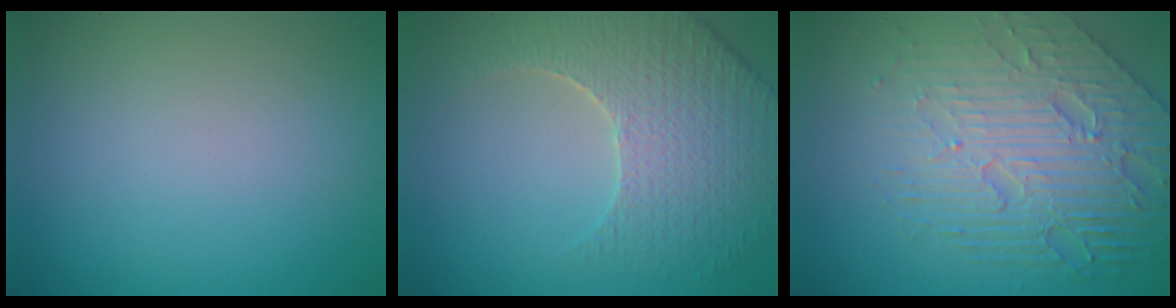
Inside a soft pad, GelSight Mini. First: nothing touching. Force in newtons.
{"total": 5.1, "press": 4.6, "slide": 2.1}
{"total": 8.1, "press": 5.6, "slide": 5.9}